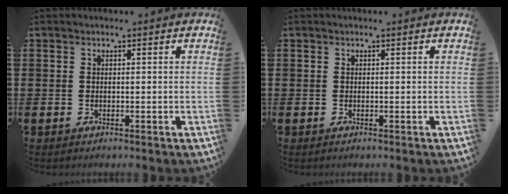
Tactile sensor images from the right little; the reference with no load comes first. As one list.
[{"total": 0.0}]